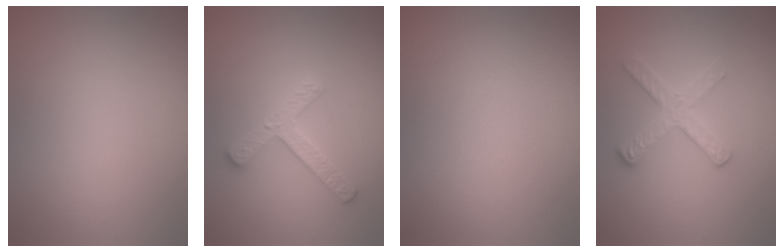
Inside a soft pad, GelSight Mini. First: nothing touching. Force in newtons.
{"total": 2.7, "press": 2.7, "slide": 0.3}
{"total": 0.0}
{"total": 2.6, "press": 2.4, "slide": 0.9}